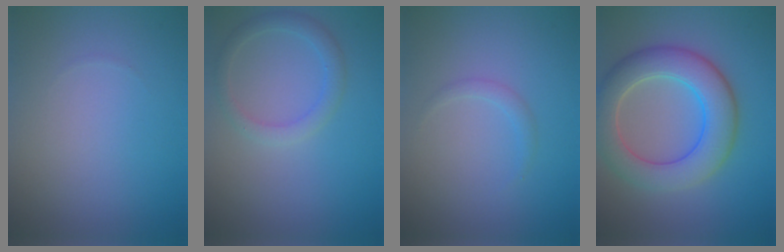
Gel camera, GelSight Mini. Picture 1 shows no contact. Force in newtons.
{"total": 2.1, "press": 2.1, "slide": 0.1}
{"total": 0.9, "press": 0.9, "slide": 0.1}
{"total": 7.1, "press": 7.1, "slide": 0.8}